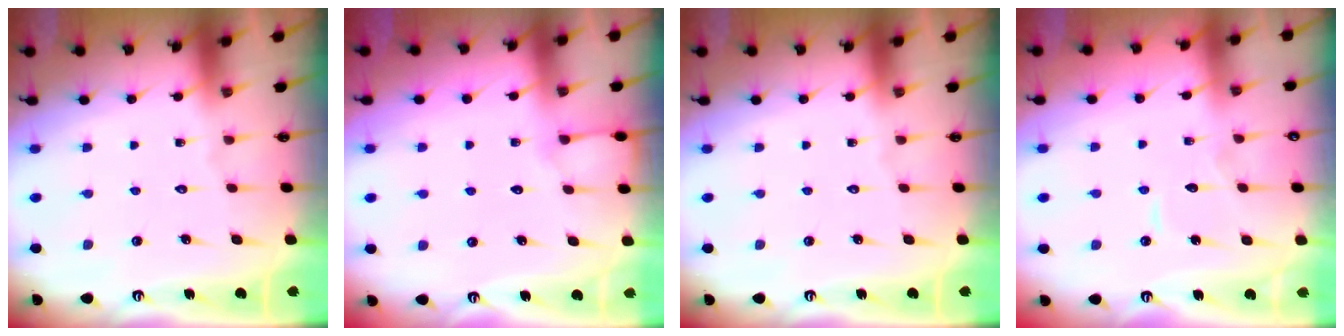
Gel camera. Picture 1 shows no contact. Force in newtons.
{"total": 3.8, "press": 3.8, "slide": 0.5}
{"total": 0.0}
{"total": 5.4, "press": 5.4, "slide": 0.4}